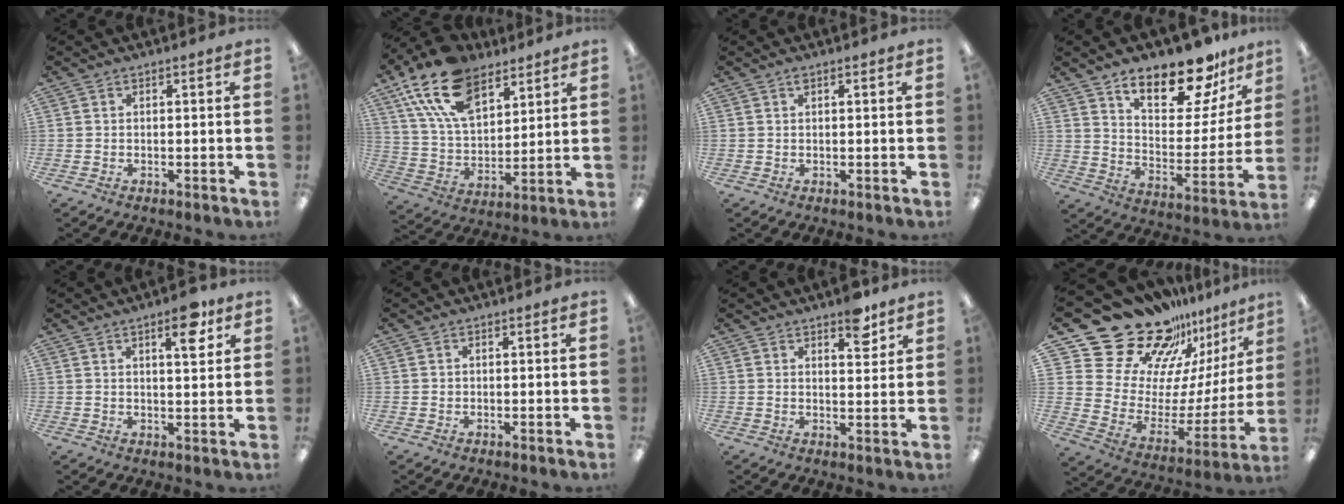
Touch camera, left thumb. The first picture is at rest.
{"total": 19.3, "force": [11.9, 10.7, 10.8], "torque": [-0.212, -0.043, 0.217]}
{"total": 1.0, "force": [0.7, 0.4, 0.7], "torque": [-0.007, 0.000, 0.009]}
{"total": 17.9, "force": [14.3, 6.2, 8.7], "torque": [-0.139, -0.099, 0.245]}
{"total": 6.4, "force": [3.7, 2.1, 4.8], "torque": [-0.057, -0.014, 0.055]}
{"total": 0.7, "force": [0.3, 0.6, 0.0], "torque": [-0.001, 0.004, 0.005]}
{"total": 6.2, "force": [4.5, 2.6, 3.3], "torque": [-0.028, -0.027, 0.073]}
{"total": 27.7, "force": [22.1, 13.3, 10.1], "torque": [-0.153, -0.167, 0.412]}